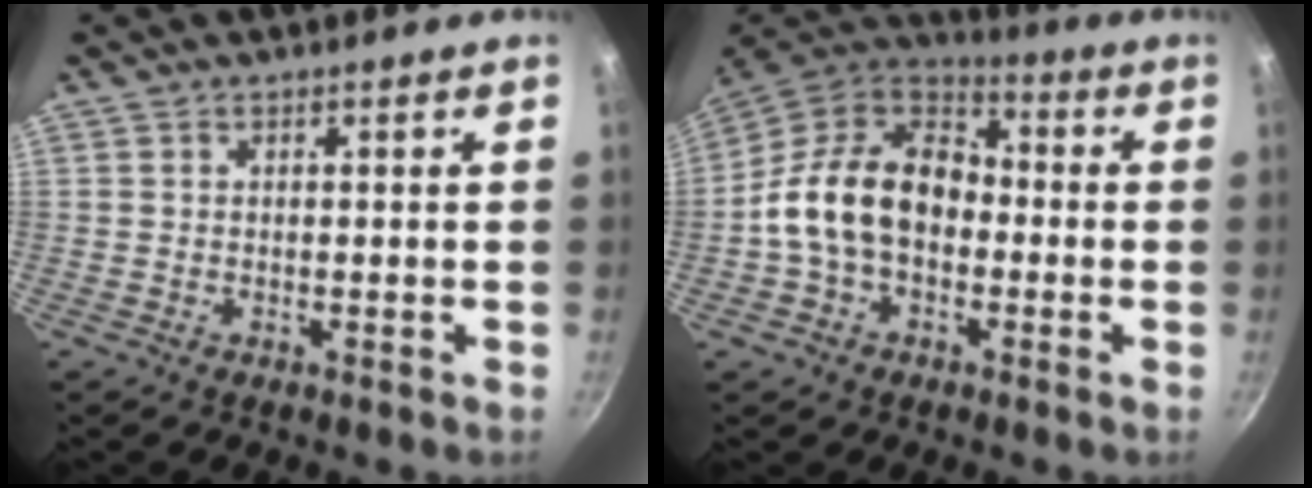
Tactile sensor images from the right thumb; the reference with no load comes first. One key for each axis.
{"total": 16.4, "fx": -1.7, "fy": 11.6, "fz": 11.4, "tx": -0.170, "ty": 0.044, "tz": -0.048}